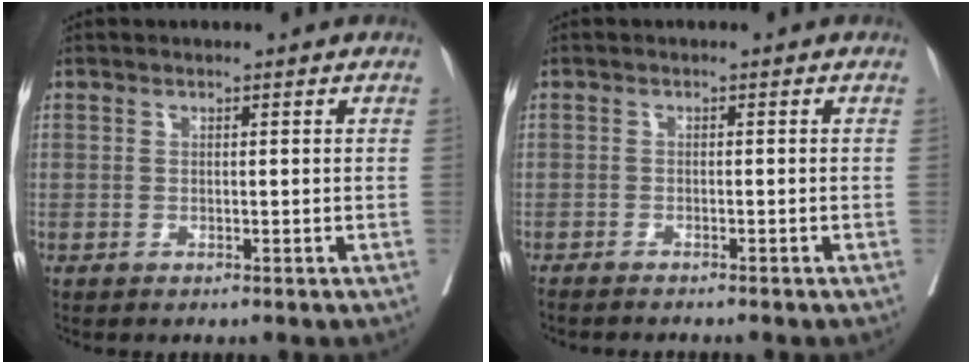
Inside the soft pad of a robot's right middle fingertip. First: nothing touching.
{"total": 2.9, "force": [-2.6, 0.1, 1.2], "torque": [-0.020, -0.004, -0.036]}